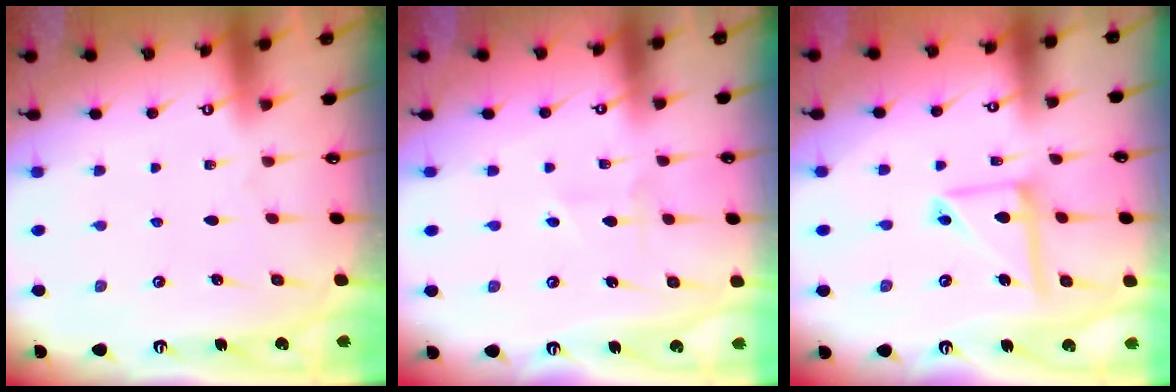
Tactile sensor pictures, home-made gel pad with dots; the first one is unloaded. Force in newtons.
{"total": 1.6, "press": 1.5, "slide": 0.7}
{"total": 11.2, "press": 11.1, "slide": 1.0}